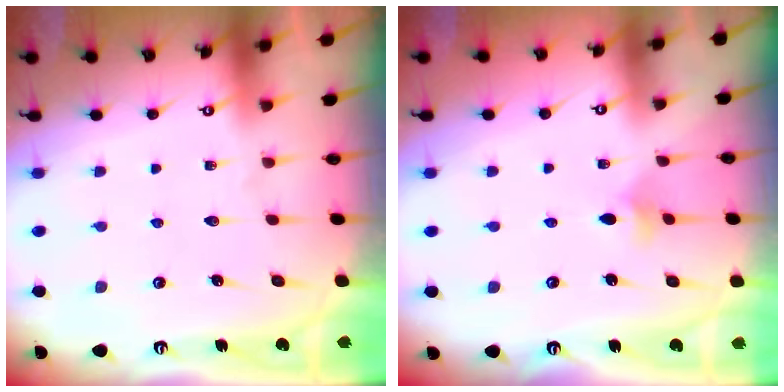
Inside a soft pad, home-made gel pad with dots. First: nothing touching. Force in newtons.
{"total": 4.1, "press": 4.0, "slide": 0.8}